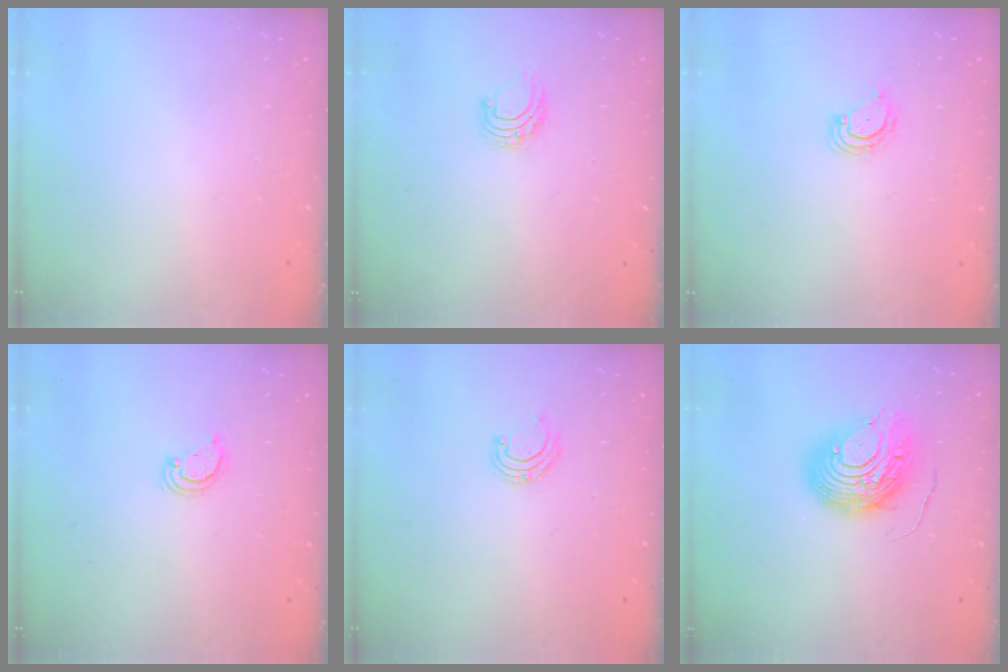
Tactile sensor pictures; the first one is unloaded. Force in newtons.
{"total": 4.9, "press": 4.9, "slide": 0.4}
{"total": 3.8, "press": 3.8, "slide": 0.3}
{"total": 2.5, "press": 2.5, "slide": 0.2}
{"total": 4.1, "press": 4.1, "slide": 0.4}
{"total": 11.8, "press": 11.8, "slide": 1.3}